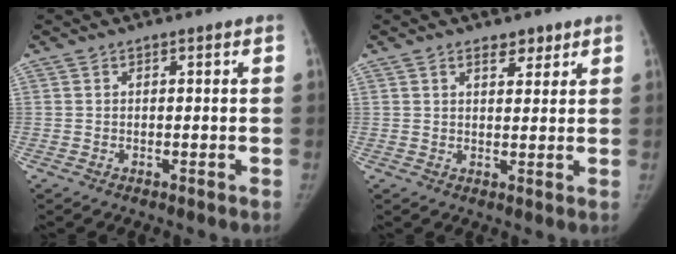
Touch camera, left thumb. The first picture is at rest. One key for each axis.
{"total": 3.5, "fx": 2.4, "fy": 1.8, "fz": 1.8, "tx": -0.008, "ty": -0.016, "tz": 0.038}